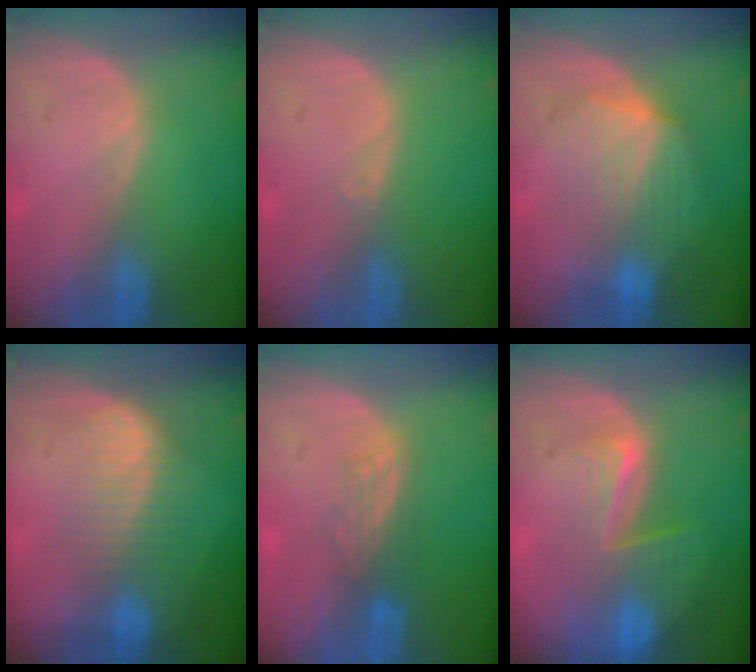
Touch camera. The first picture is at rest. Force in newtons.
{"total": 0.6, "press": 0.4, "slide": 0.4}
{"total": 7.4, "press": 7.4, "slide": 0.2}
{"total": 7.1, "press": 6.5, "slide": 2.9}
{"total": 2.8, "press": 2.7, "slide": 0.6}
{"total": 8.1, "press": 7.0, "slide": 4.1}